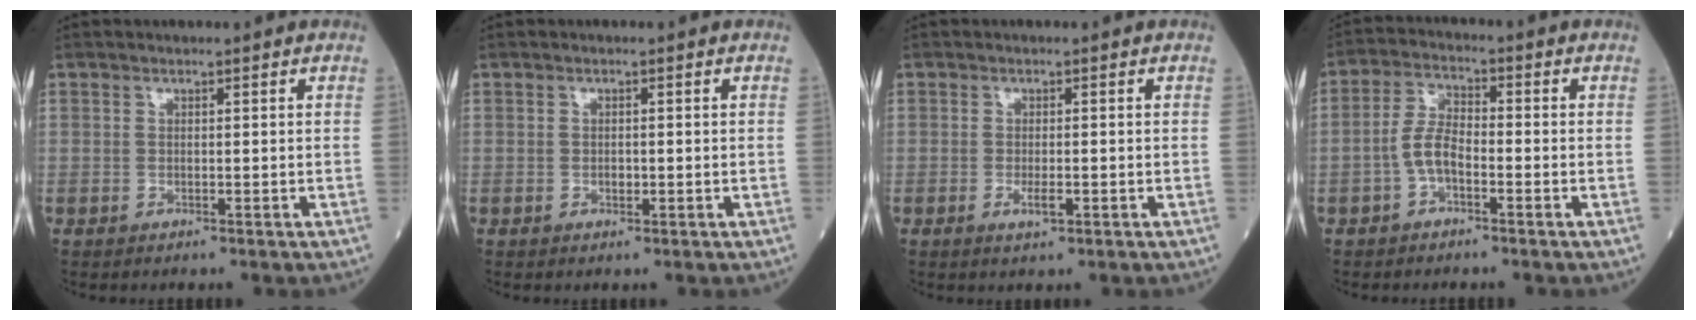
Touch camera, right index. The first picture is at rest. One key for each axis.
{"total": 1.0, "fx": -0.3, "fy": 0.5, "fz": 0.8, "tx": -0.016, "ty": 0.000, "tz": -0.004}
{"total": 2.1, "fx": -0.7, "fy": 0.5, "fz": 1.9, "tx": -0.035, "ty": -0.003, "tz": -0.011}
{"total": 4.7, "fx": -1.8, "fy": 1.9, "fz": 3.9, "tx": -0.079, "ty": 0.011, "tz": -0.040}